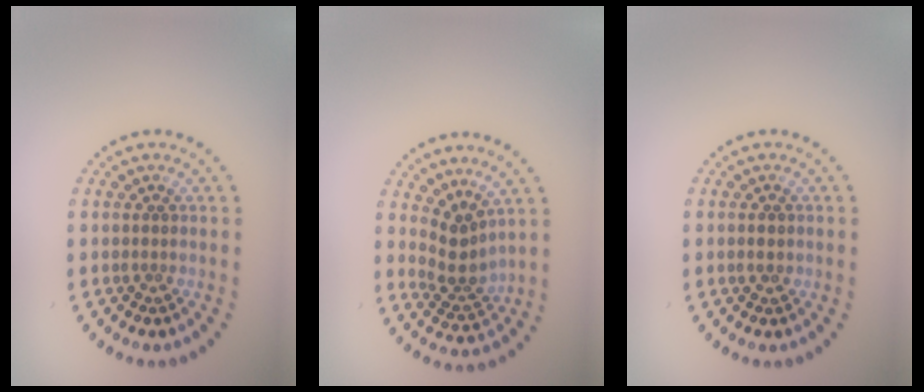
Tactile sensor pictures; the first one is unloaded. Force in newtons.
{"total": 2.8, "press": 2.0, "slide": 2.0}
{"total": 1.4, "press": 1.4, "slide": 0.0}